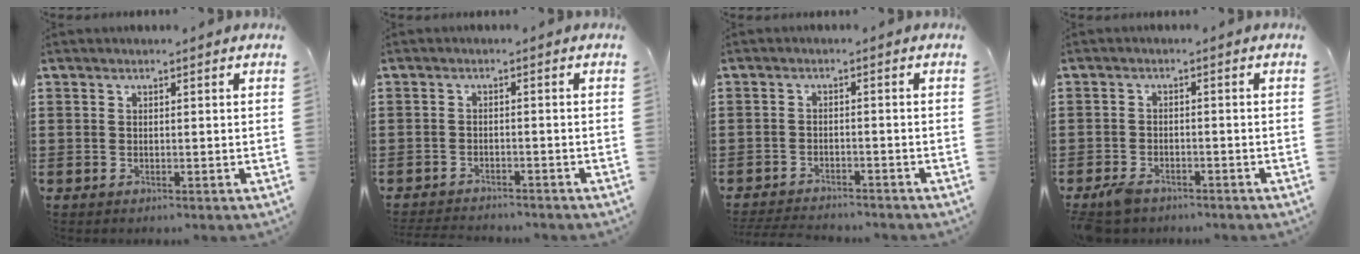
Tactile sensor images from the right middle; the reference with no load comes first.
{"total": 2.2, "force": [-2.2, 0.1, -0.1], "torque": [-0.006, -0.003, -0.047]}
{"total": 2.9, "force": [-2.8, 0.3, 0.1], "torque": [-0.008, -0.004, -0.060]}
{"total": 2.7, "force": [-2.3, 1.0, 0.9], "torque": [-0.034, -0.003, -0.050]}